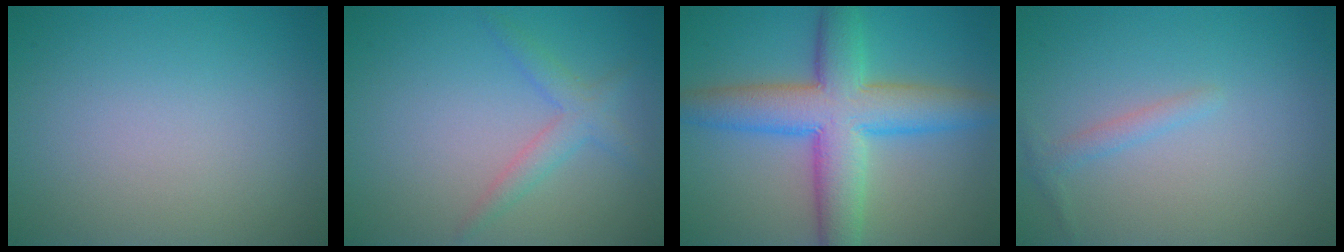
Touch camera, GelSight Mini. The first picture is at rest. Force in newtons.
{"total": 2.2, "press": 2.2, "slide": 0.1}
{"total": 8.9, "press": 8.9, "slide": 0.2}
{"total": 1.2, "press": 1.2, "slide": 0.0}